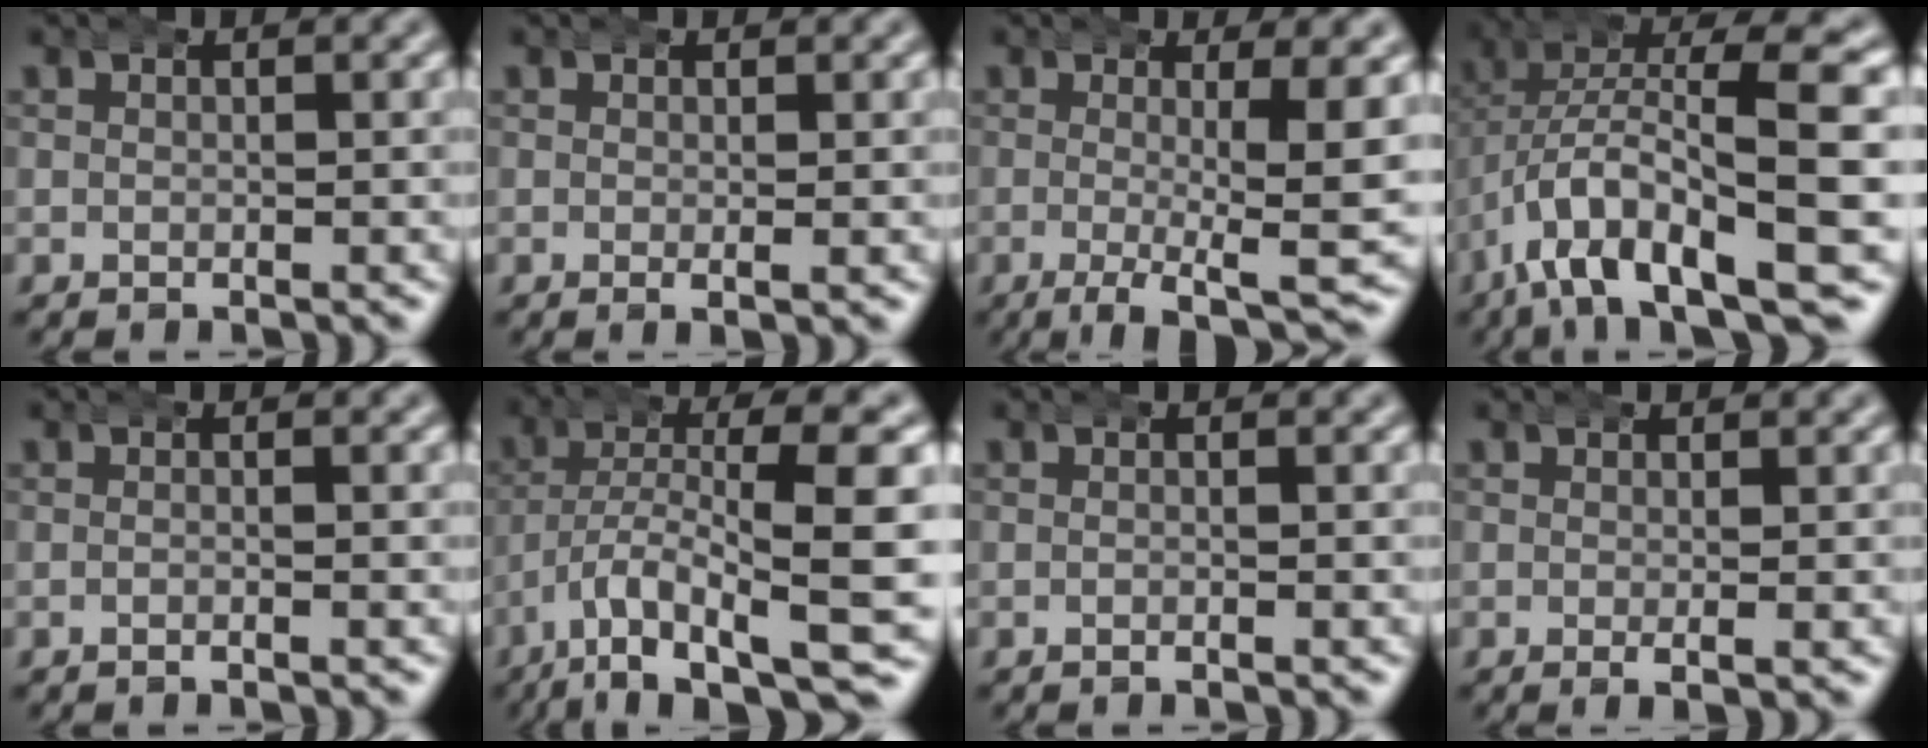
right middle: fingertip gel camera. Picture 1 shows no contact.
{"total": 1.0, "force": [-0.2, 0.1, 0.9], "torque": [-0.018, 0.004, -0.007]}
{"total": 8.1, "force": [-3.8, 2.0, 6.9], "torque": [-0.095, -0.020, -0.052]}
{"total": 12.4, "force": [-5.3, 5.7, 9.6], "torque": [-0.176, -0.033, -0.064]}
{"total": 0.9, "force": [-0.6, -0.1, 0.7], "torque": [-0.009, 0.007, -0.017]}
{"total": 13.5, "force": [-9.9, 4.1, 8.2], "torque": [-0.132, -0.039, -0.133]}
{"total": 0.6, "force": [-0.3, 0.0, 0.5], "torque": [-0.005, 0.008, -0.012]}
{"total": 1.3, "force": [-0.3, 0.3, 1.2], "torque": [-0.021, 0.003, -0.008]}